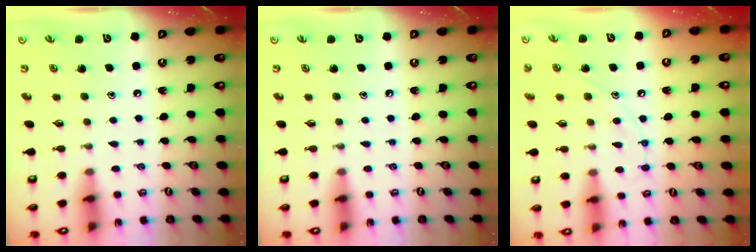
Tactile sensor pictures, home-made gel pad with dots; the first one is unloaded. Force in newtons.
{"total": 0.0}
{"total": 9.0, "press": 9.0, "slide": 0.8}